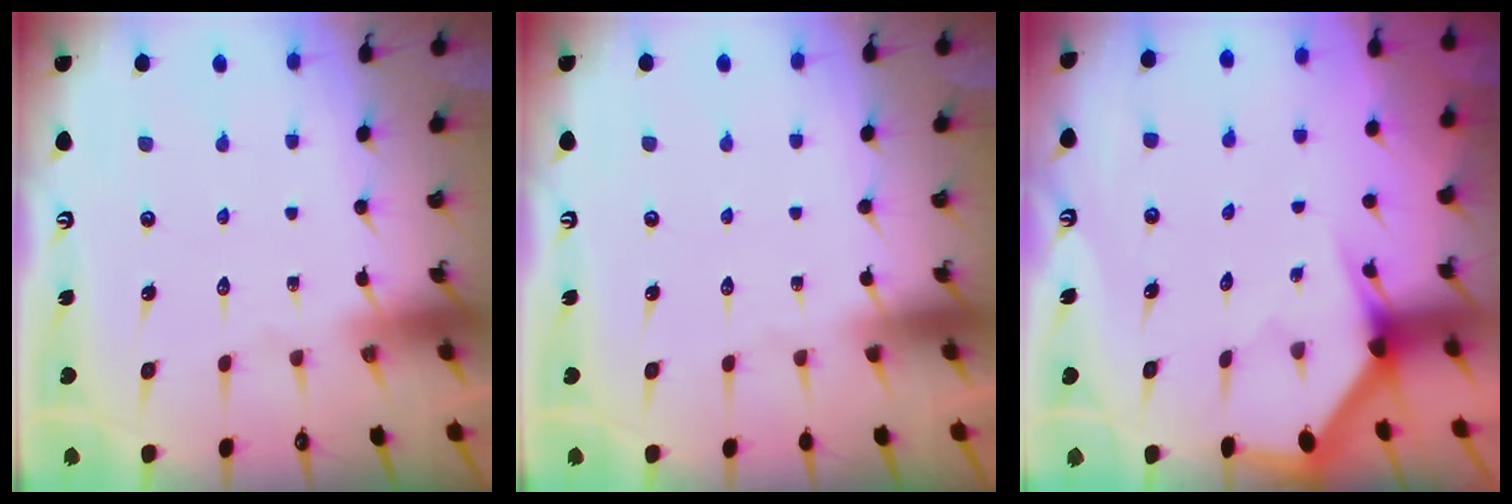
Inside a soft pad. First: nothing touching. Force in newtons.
{"total": 0.0}
{"total": 3.2, "press": 3.2, "slide": 0.1}